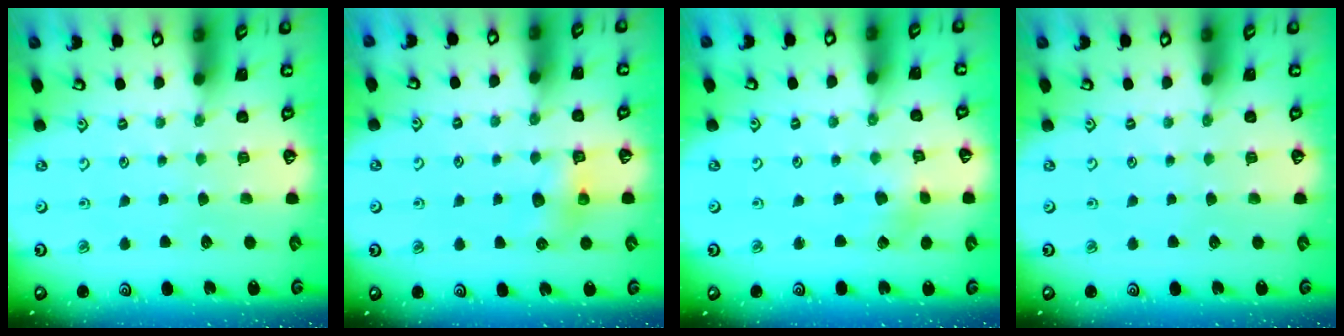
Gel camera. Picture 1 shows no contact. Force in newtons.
{"total": 6.8, "press": 6.8, "slide": 0.3}
{"total": 3.0, "press": 3.0, "slide": 0.4}
{"total": 0.0}